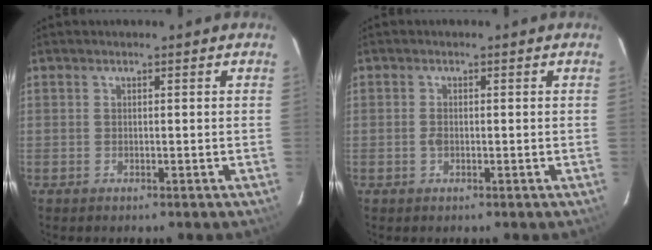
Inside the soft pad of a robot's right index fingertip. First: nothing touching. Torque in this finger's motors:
{"motor_torque": [0.36, 0.22, 0.17, 0.03]}